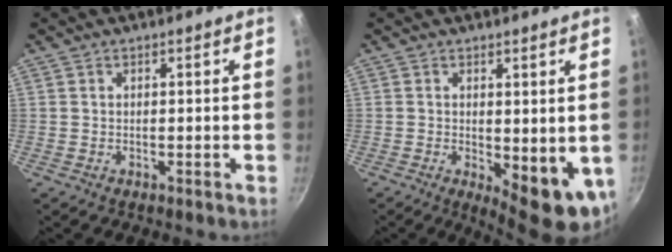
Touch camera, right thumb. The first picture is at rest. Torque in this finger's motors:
{"motor_torque": [-0.43, 0.87, 0.22, 0.02, 0.24]}